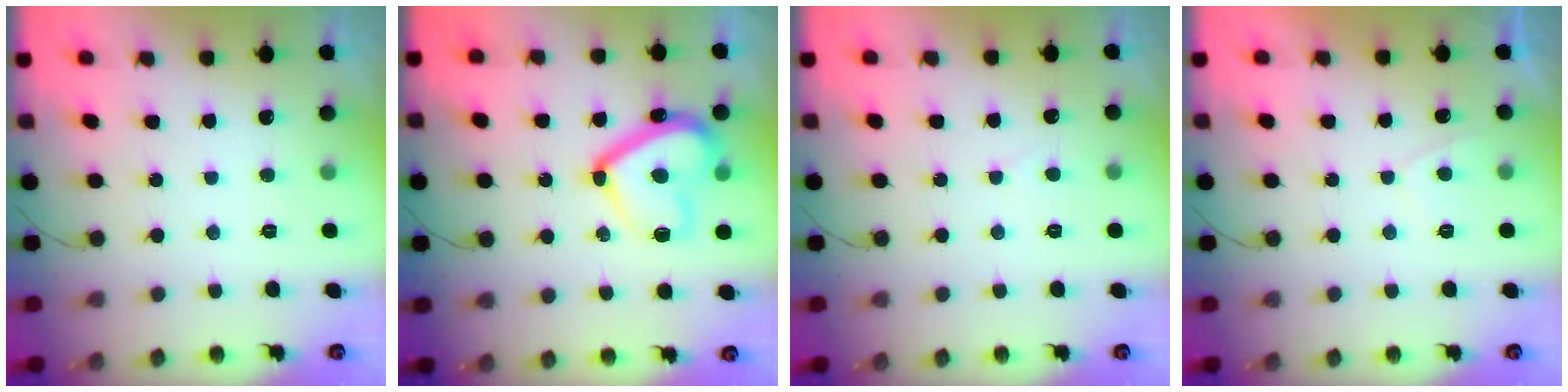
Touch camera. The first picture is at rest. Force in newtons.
{"total": 16.0, "press": 15.9, "slide": 1.5}
{"total": 2.0, "press": 2.0, "slide": 0.2}
{"total": 2.3, "press": 2.2, "slide": 0.6}